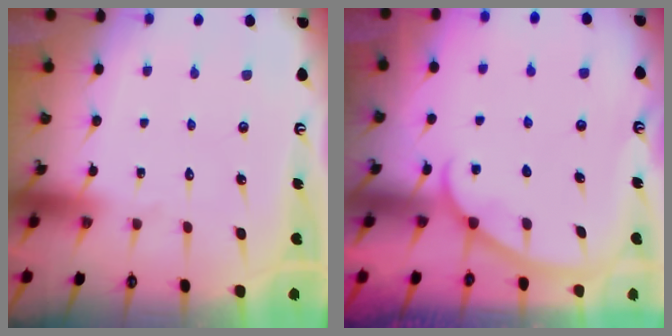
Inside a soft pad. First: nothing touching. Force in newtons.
{"total": 2.2, "press": 2.2, "slide": 0.2}